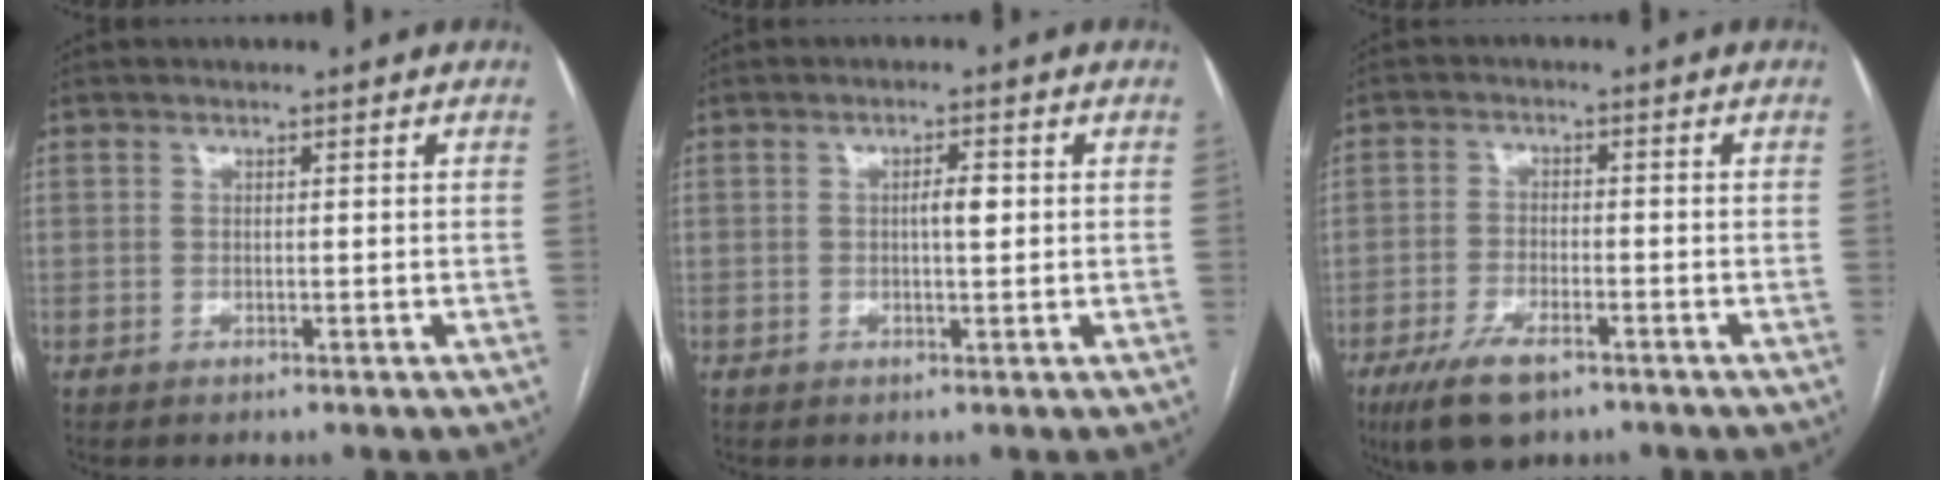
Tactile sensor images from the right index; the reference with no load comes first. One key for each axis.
{"total": 2.3, "fx": 0.2, "fy": 0.4, "fz": 2.3, "tx": -0.038, "ty": 0.002, "tz": 0.003}
{"total": 7.5, "fx": -4.8, "fy": 2.5, "fz": 5.1, "tx": -0.104, "ty": -0.012, "tz": -0.081}